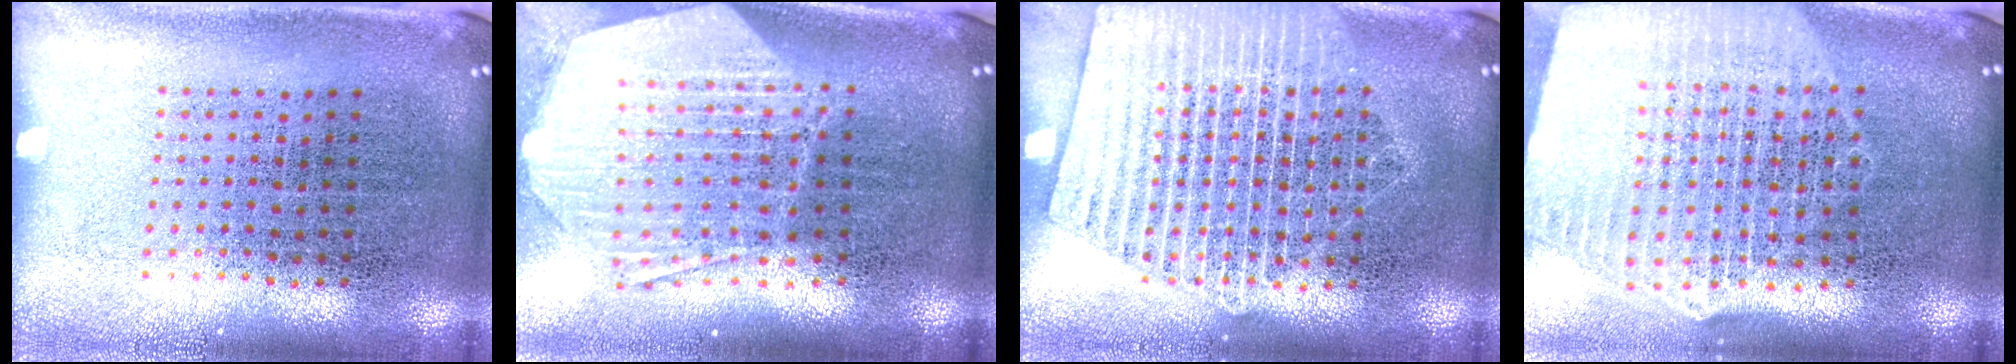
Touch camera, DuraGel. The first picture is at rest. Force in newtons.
{"total": 3.0, "press": 2.4, "slide": 1.8}
{"total": 2.1, "press": 2.1, "slide": 0.2}
{"total": 2.8, "press": 2.3, "slide": 1.5}